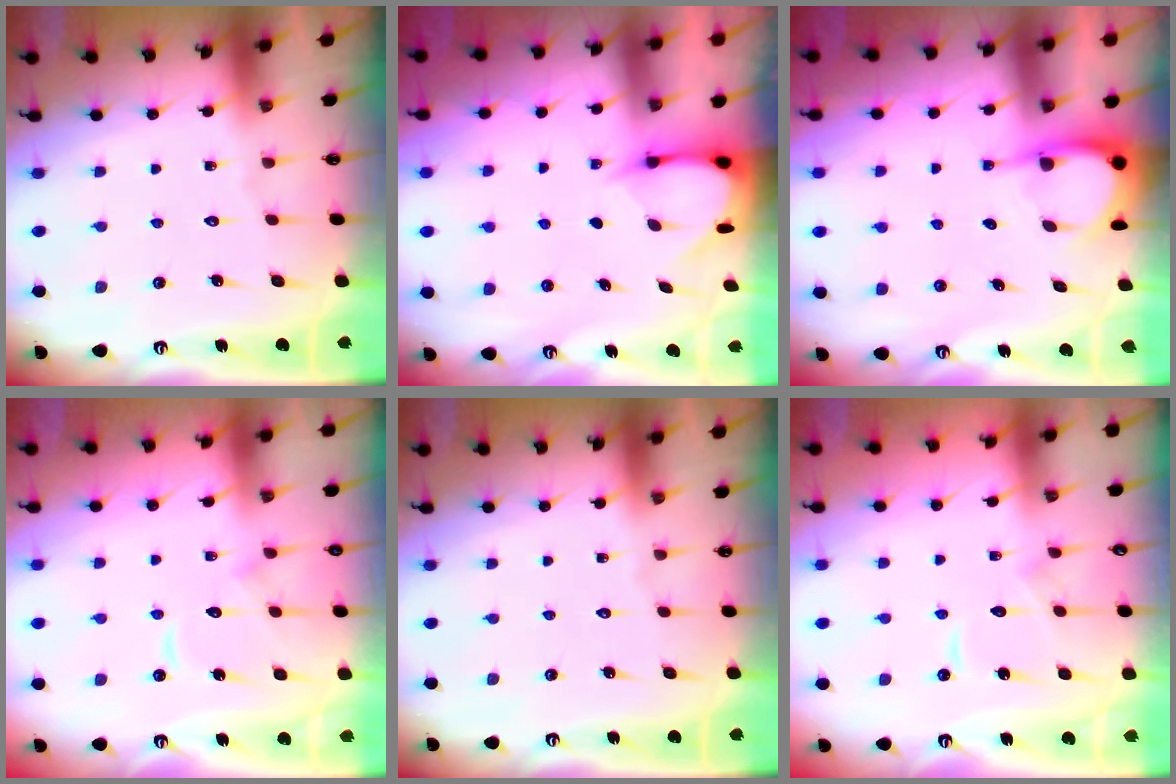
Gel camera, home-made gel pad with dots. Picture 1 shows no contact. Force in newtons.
{"total": 3.7, "press": 3.7, "slide": 0.3}
{"total": 4.9, "press": 4.9, "slide": 0.3}
{"total": 9.3, "press": 9.3, "slide": 0.9}
{"total": 0.0}
{"total": 6.1, "press": 6.1, "slide": 0.6}